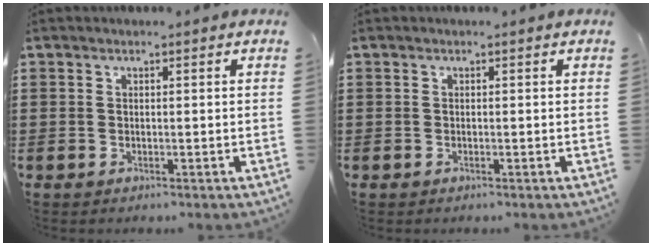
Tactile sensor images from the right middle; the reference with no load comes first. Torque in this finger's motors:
{"motor_torque": [-2.14, 0.00, 0.01, -0.01]}